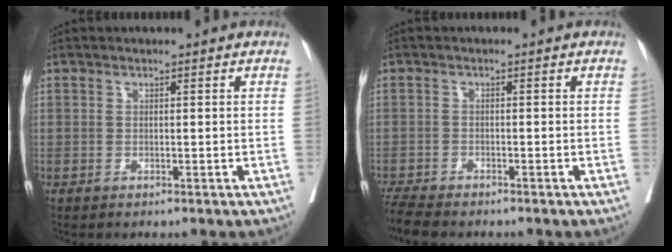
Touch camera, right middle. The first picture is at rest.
{"total": 5.2, "force": [-4.8, 0.7, 1.9], "torque": [-0.035, -0.016, -0.084]}